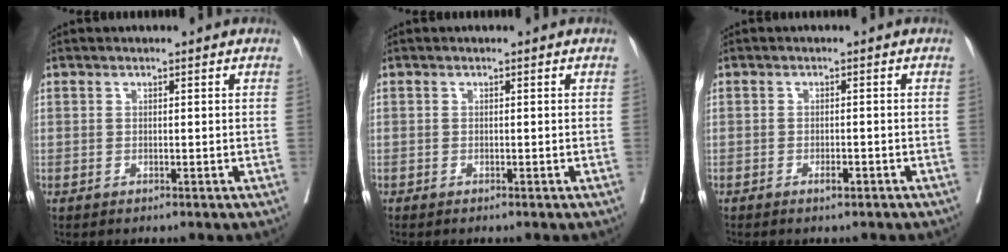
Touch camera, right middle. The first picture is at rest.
{"total": 0.0}
{"total": 1.2, "force": [-0.6, 0.3, 0.9], "torque": [-0.020, 0.000, -0.009]}